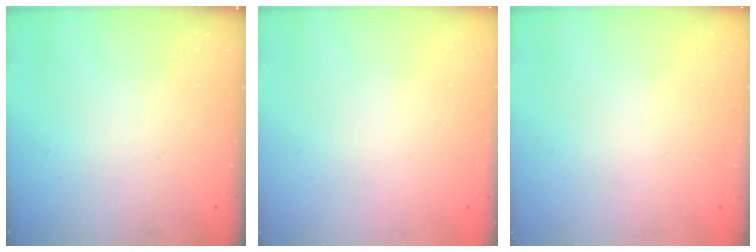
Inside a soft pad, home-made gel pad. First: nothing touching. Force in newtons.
{"total": 1.6, "press": 1.6, "slide": 0.2}
{"total": 1.8, "press": 1.8, "slide": 0.2}